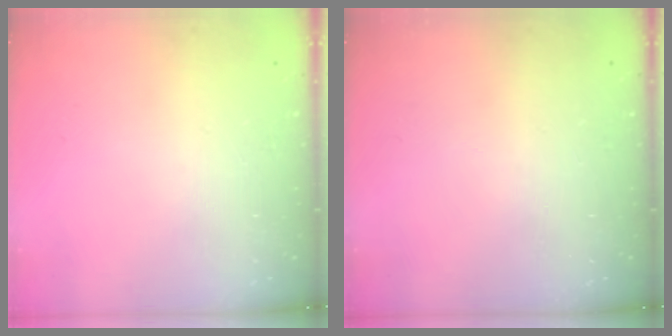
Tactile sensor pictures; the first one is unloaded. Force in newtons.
{"total": 0.0}